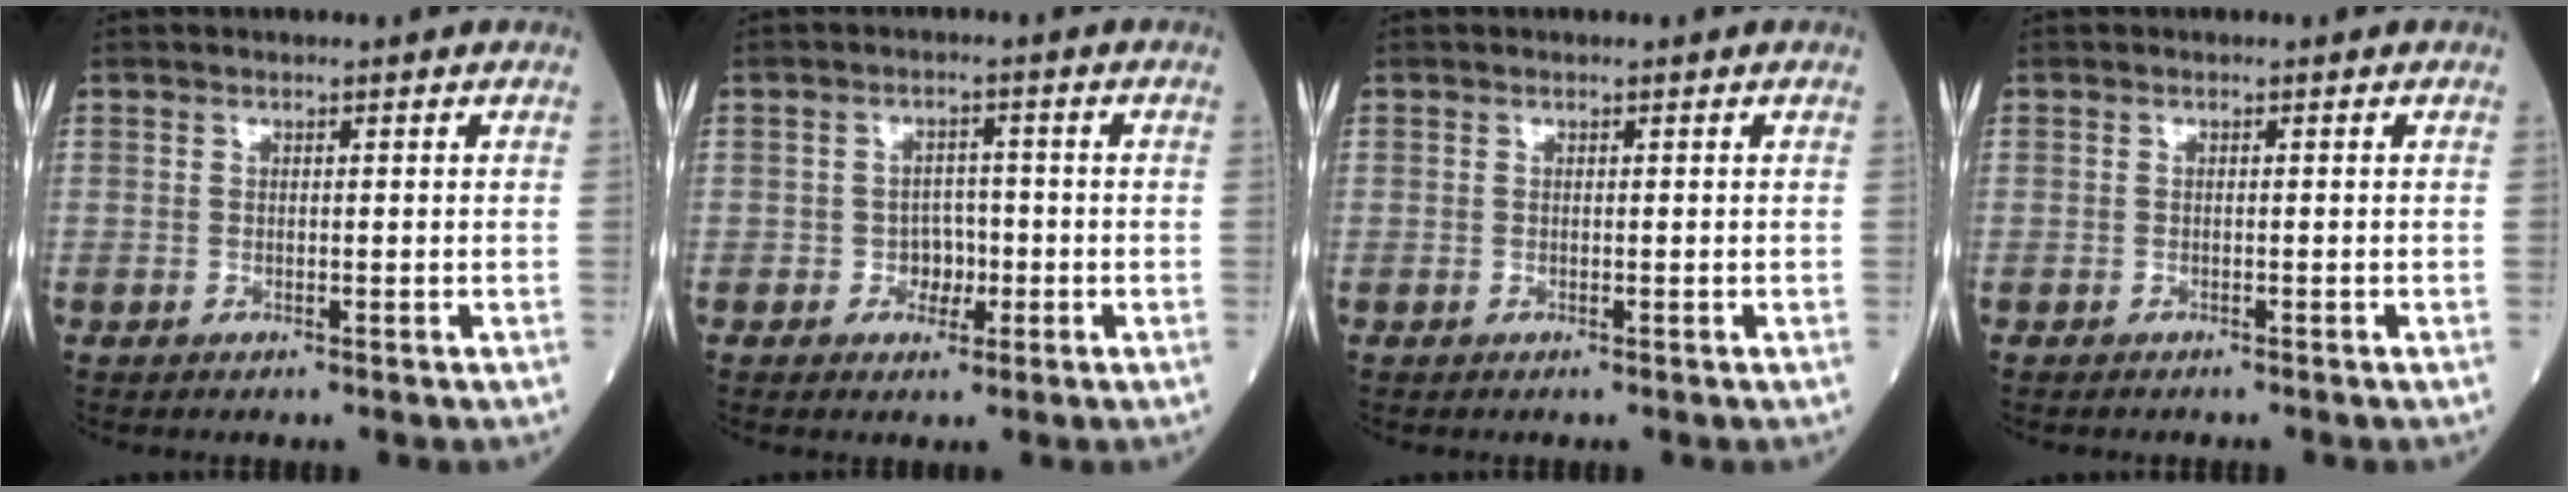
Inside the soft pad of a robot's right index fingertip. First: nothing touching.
{"total": 3.3, "force": [-1.0, 2.5, 2.0], "torque": [-0.021, 0.007, -0.016]}
{"total": 0.0}
{"total": 1.2, "force": [-1.1, 0.1, 0.5], "torque": [-0.007, -0.002, -0.015]}